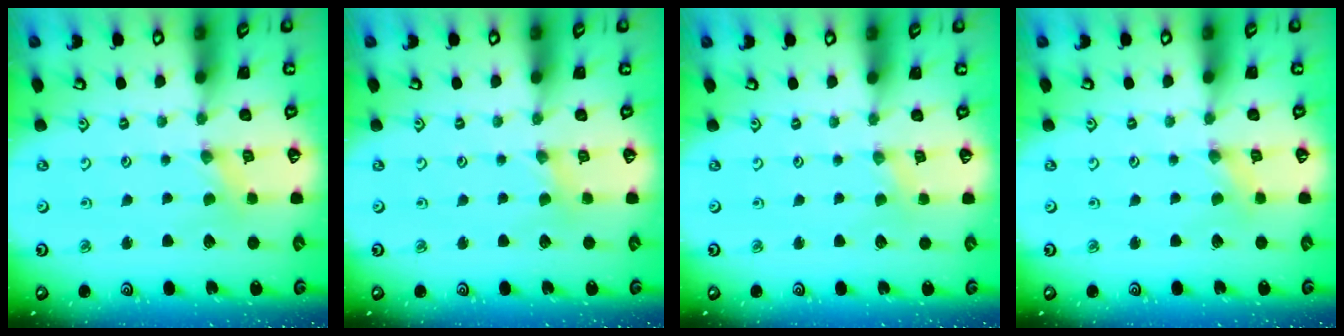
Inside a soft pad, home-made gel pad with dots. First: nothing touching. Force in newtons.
{"total": 1.8, "press": 1.8, "slide": 0.4}
{"total": 0.5, "press": 0.5, "slide": 0.2}
{"total": 0.0}